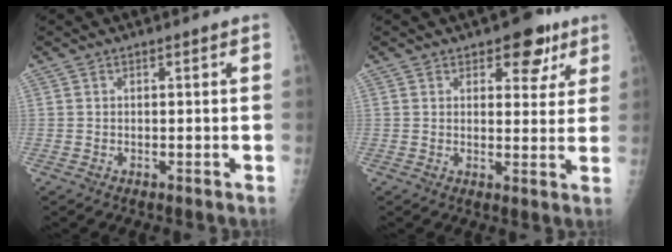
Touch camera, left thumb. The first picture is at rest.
{"total": 7.2, "force": [4.3, 4.1, 4.2], "torque": [-0.014, -0.017, 0.053]}